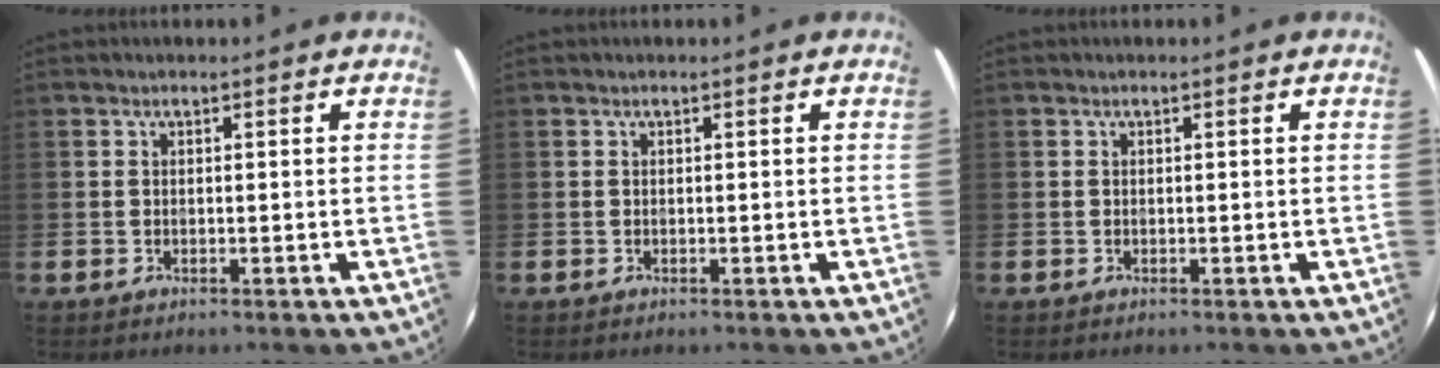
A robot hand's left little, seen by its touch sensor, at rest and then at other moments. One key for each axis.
{"total": 0.0}
{"total": 0.0}